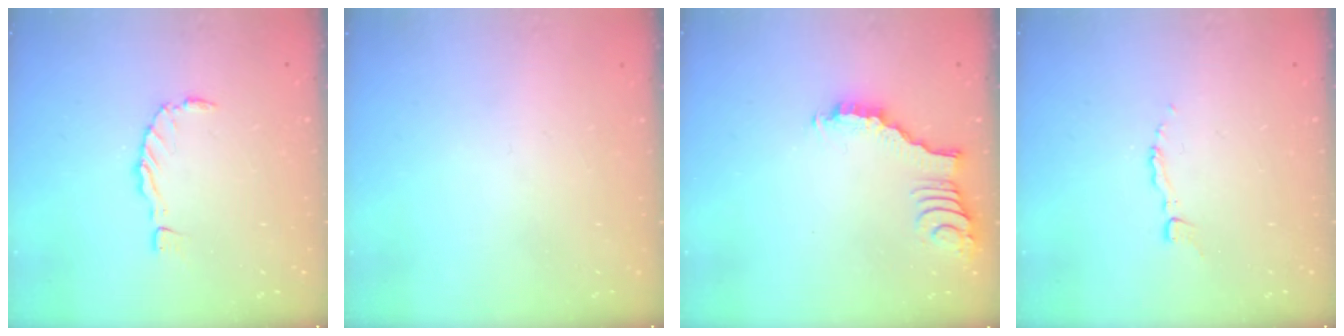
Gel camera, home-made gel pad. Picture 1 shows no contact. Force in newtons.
{"total": 0.0}
{"total": 2.5, "press": 2.5, "slide": 0.4}
{"total": 2.7, "press": 2.7, "slide": 0.2}